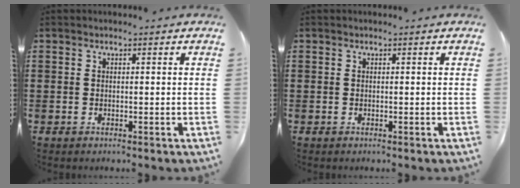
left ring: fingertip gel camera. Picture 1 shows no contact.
{"total": 0.0}